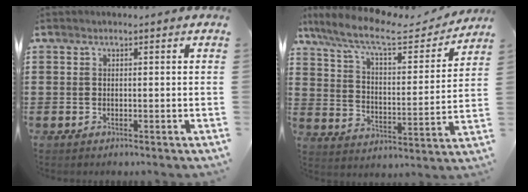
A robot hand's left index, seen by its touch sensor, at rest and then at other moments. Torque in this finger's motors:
{"motor_torque": [1.19, -0.95, 0.46, 0.08]}